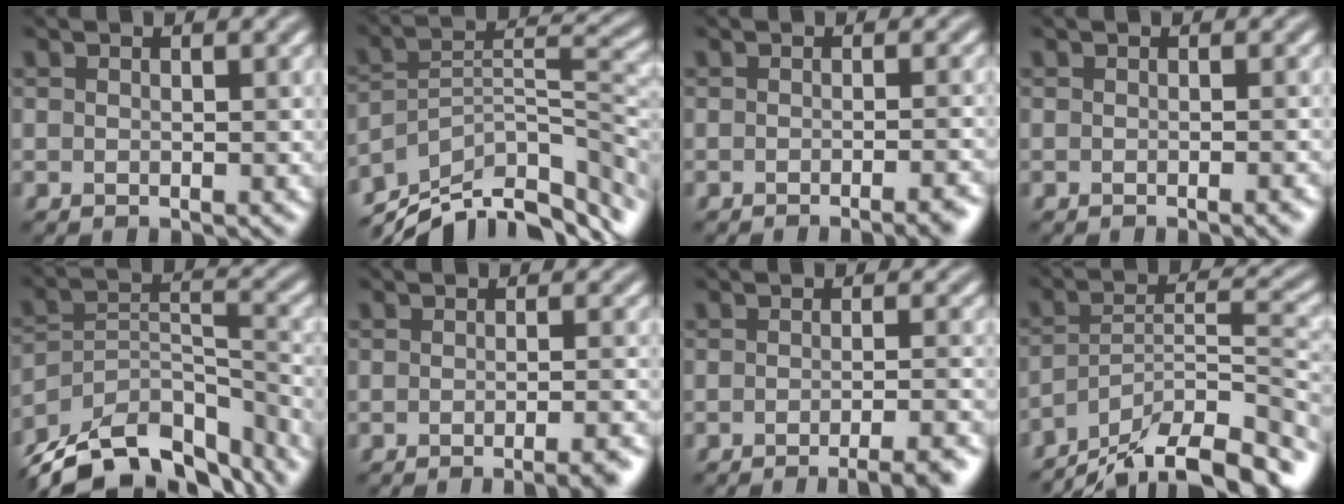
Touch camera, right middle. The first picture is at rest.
{"total": 11.7, "force": [-9.5, 4.1, 5.6], "torque": [-0.102, 0.012, -0.152]}
{"total": 3.7, "force": [-2.0, 1.1, 2.9], "torque": [-0.018, 0.008, -0.023]}
{"total": 1.6, "force": [-0.7, 0.4, 1.4], "torque": [-0.010, 0.000, -0.011]}
{"total": 15.2, "force": [-12.4, 6.6, 5.8], "torque": [-0.115, 0.001, -0.174]}
{"total": 5.0, "force": [-3.2, 1.5, 3.6], "torque": [-0.025, 0.009, -0.032]}
{"total": 5.7, "force": [-3.6, 1.5, 4.1], "torque": [-0.038, 0.006, -0.042]}
{"total": 12.6, "force": [-10.0, 3.3, 7.0], "torque": [-0.112, 0.016, -0.163]}